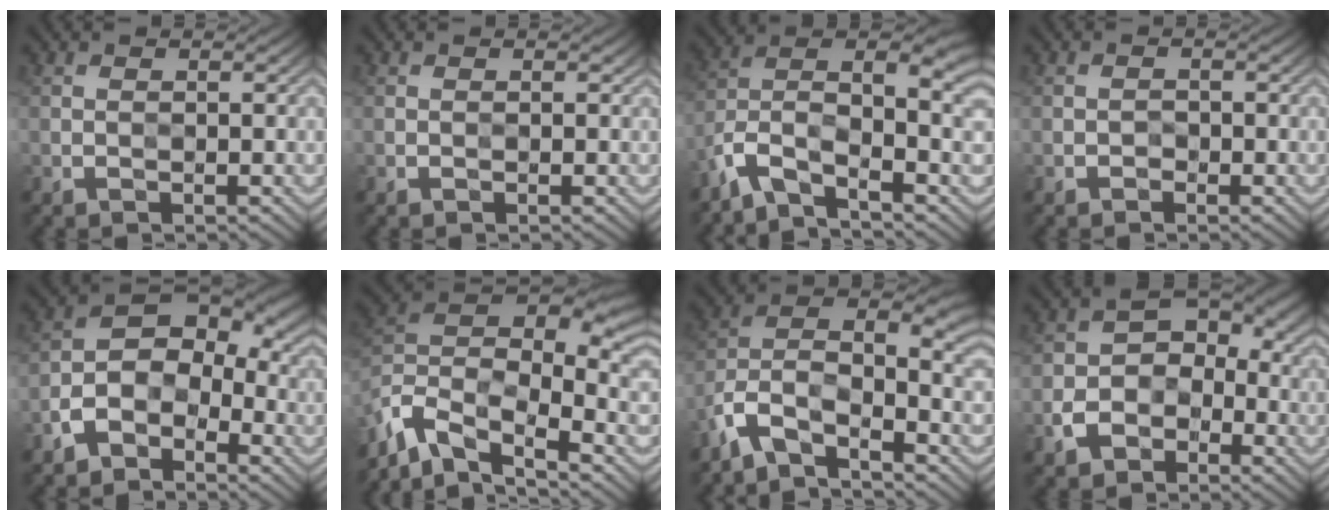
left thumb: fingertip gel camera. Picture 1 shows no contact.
{"total": 0.0}
{"total": 8.1, "force": [-3.6, 3.0, 6.6], "torque": [-0.118, -0.001, -0.092]}
{"total": 0.8, "force": [-0.6, 0.5, 0.0], "torque": [0.004, 0.001, -0.016]}
{"total": 7.5, "force": [-3.1, 4.9, 4.7], "torque": [-0.080, -0.001, -0.071]}
{"total": 10.1, "force": [-5.5, 4.6, 7.1], "torque": [-0.152, 0.000, -0.111]}
{"total": 8.2, "force": [-4.5, 3.3, 6.0], "torque": [-0.114, -0.002, -0.109]}
{"total": 6.2, "force": [-2.4, 4.6, 3.4], "torque": [-0.052, -0.006, -0.055]}